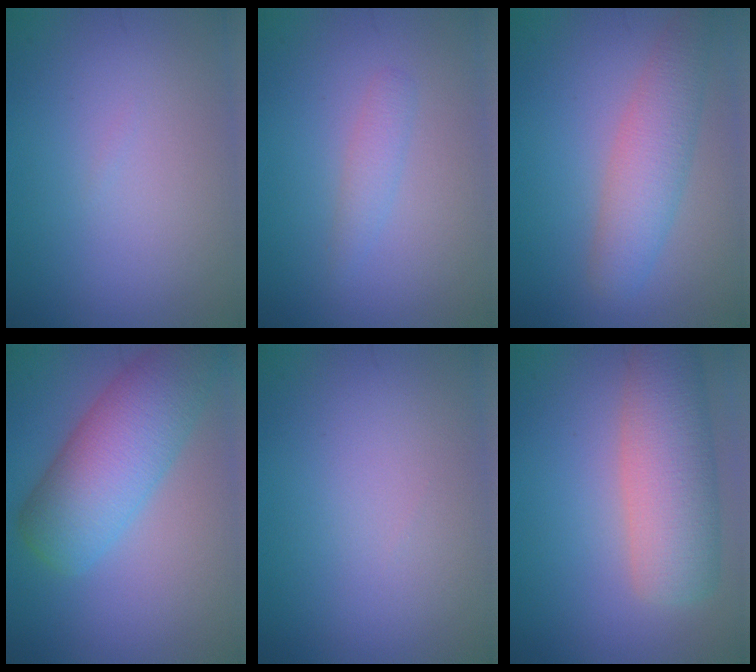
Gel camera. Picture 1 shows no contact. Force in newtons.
{"total": 1.4, "press": 1.4, "slide": 0.1}
{"total": 4.1, "press": 4.1, "slide": 0.3}
{"total": 7.9, "press": 7.9, "slide": 0.3}
{"total": 0.0}
{"total": 6.8, "press": 6.8, "slide": 0.5}